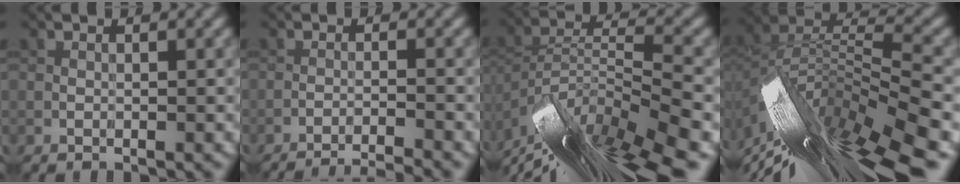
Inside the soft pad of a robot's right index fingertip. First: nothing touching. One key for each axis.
{"total": 7.2, "fx": -6.7, "fy": 1.1, "fz": 2.3, "tx": -0.021, "ty": 0.005, "tz": -0.093}
{"total": 13.7, "fx": -10.3, "fy": 3.3, "fz": 8.4, "tx": -0.155, "ty": 0.012, "tz": -0.171}
{"total": 16.1, "fx": -8.7, "fy": 4.6, "fz": 12.7, "tx": -0.232, "ty": 0.025, "tz": -0.142}